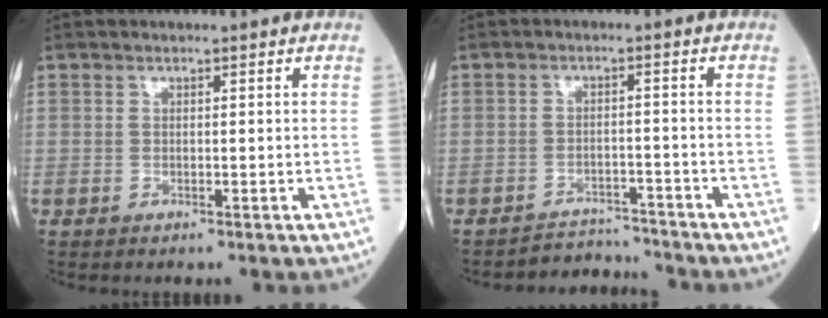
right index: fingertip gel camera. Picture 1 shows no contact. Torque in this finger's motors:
{"motor_torque": [-0.32, -0.21, -0.07, 0.00]}